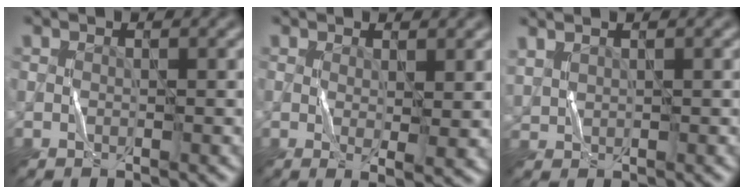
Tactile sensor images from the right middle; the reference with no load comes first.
{"total": 2.7, "force": [0.5, 0.5, 2.6], "torque": [-0.041, -0.011, 0.012]}
{"total": 1.5, "force": [1.3, 0.5, 0.5], "torque": [-0.017, 0.007, 0.034]}